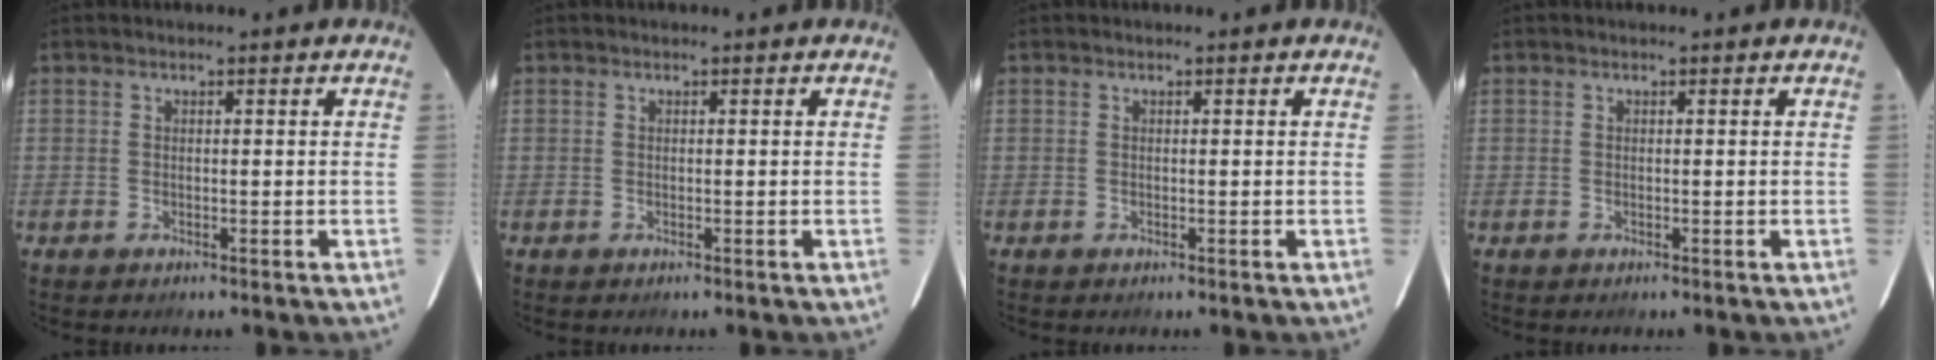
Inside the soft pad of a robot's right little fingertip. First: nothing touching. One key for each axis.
{"total": 0.0}
{"total": 0.0}
{"total": 0.0}